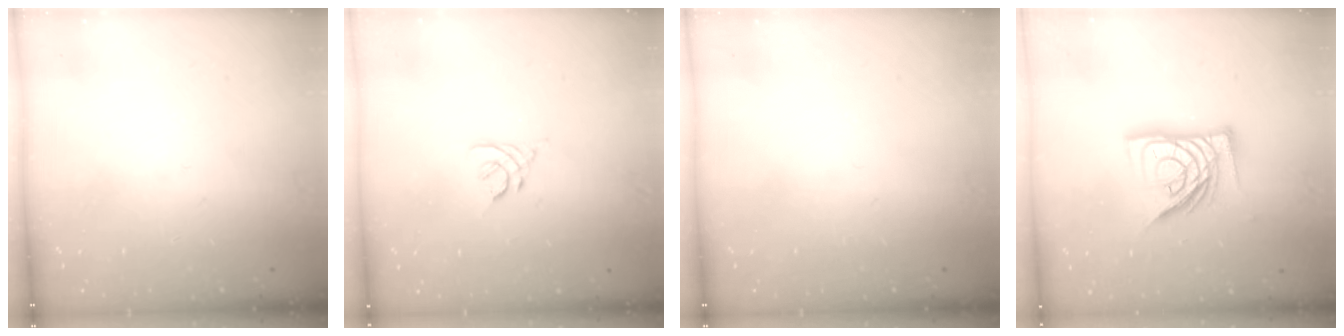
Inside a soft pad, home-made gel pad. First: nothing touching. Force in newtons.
{"total": 2.8, "press": 2.8, "slide": 0.7}
{"total": 0.0}
{"total": 14.0, "press": 14.0, "slide": 1.1}